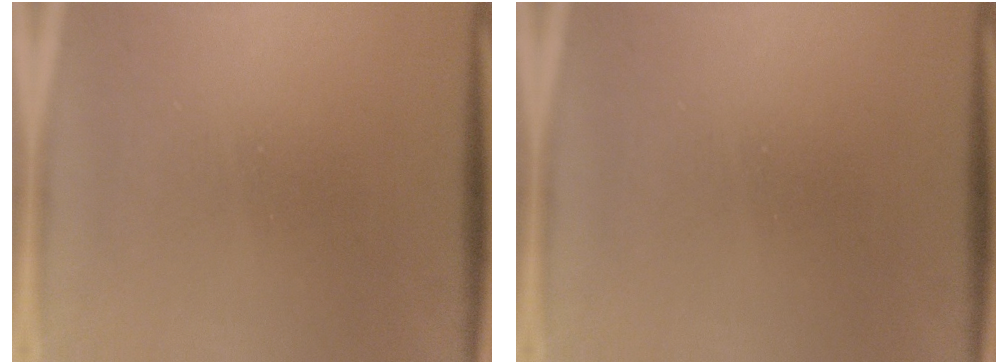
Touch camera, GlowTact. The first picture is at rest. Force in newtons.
{"total": 0.0}